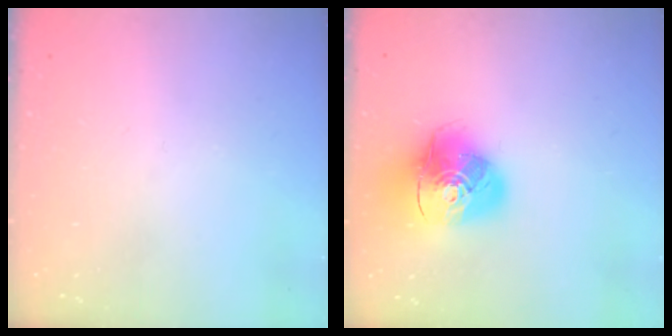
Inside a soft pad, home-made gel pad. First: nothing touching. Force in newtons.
{"total": 16.0, "press": 15.9, "slide": 1.8}